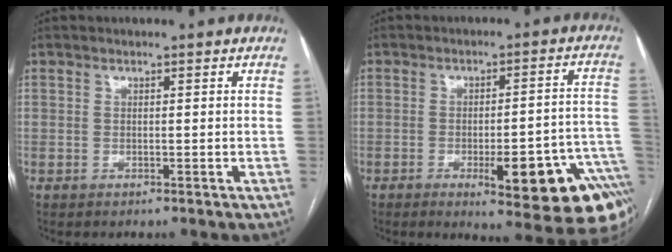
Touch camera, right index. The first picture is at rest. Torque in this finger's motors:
{"motor_torque": [1.24, -0.90, 0.38, 0.08]}